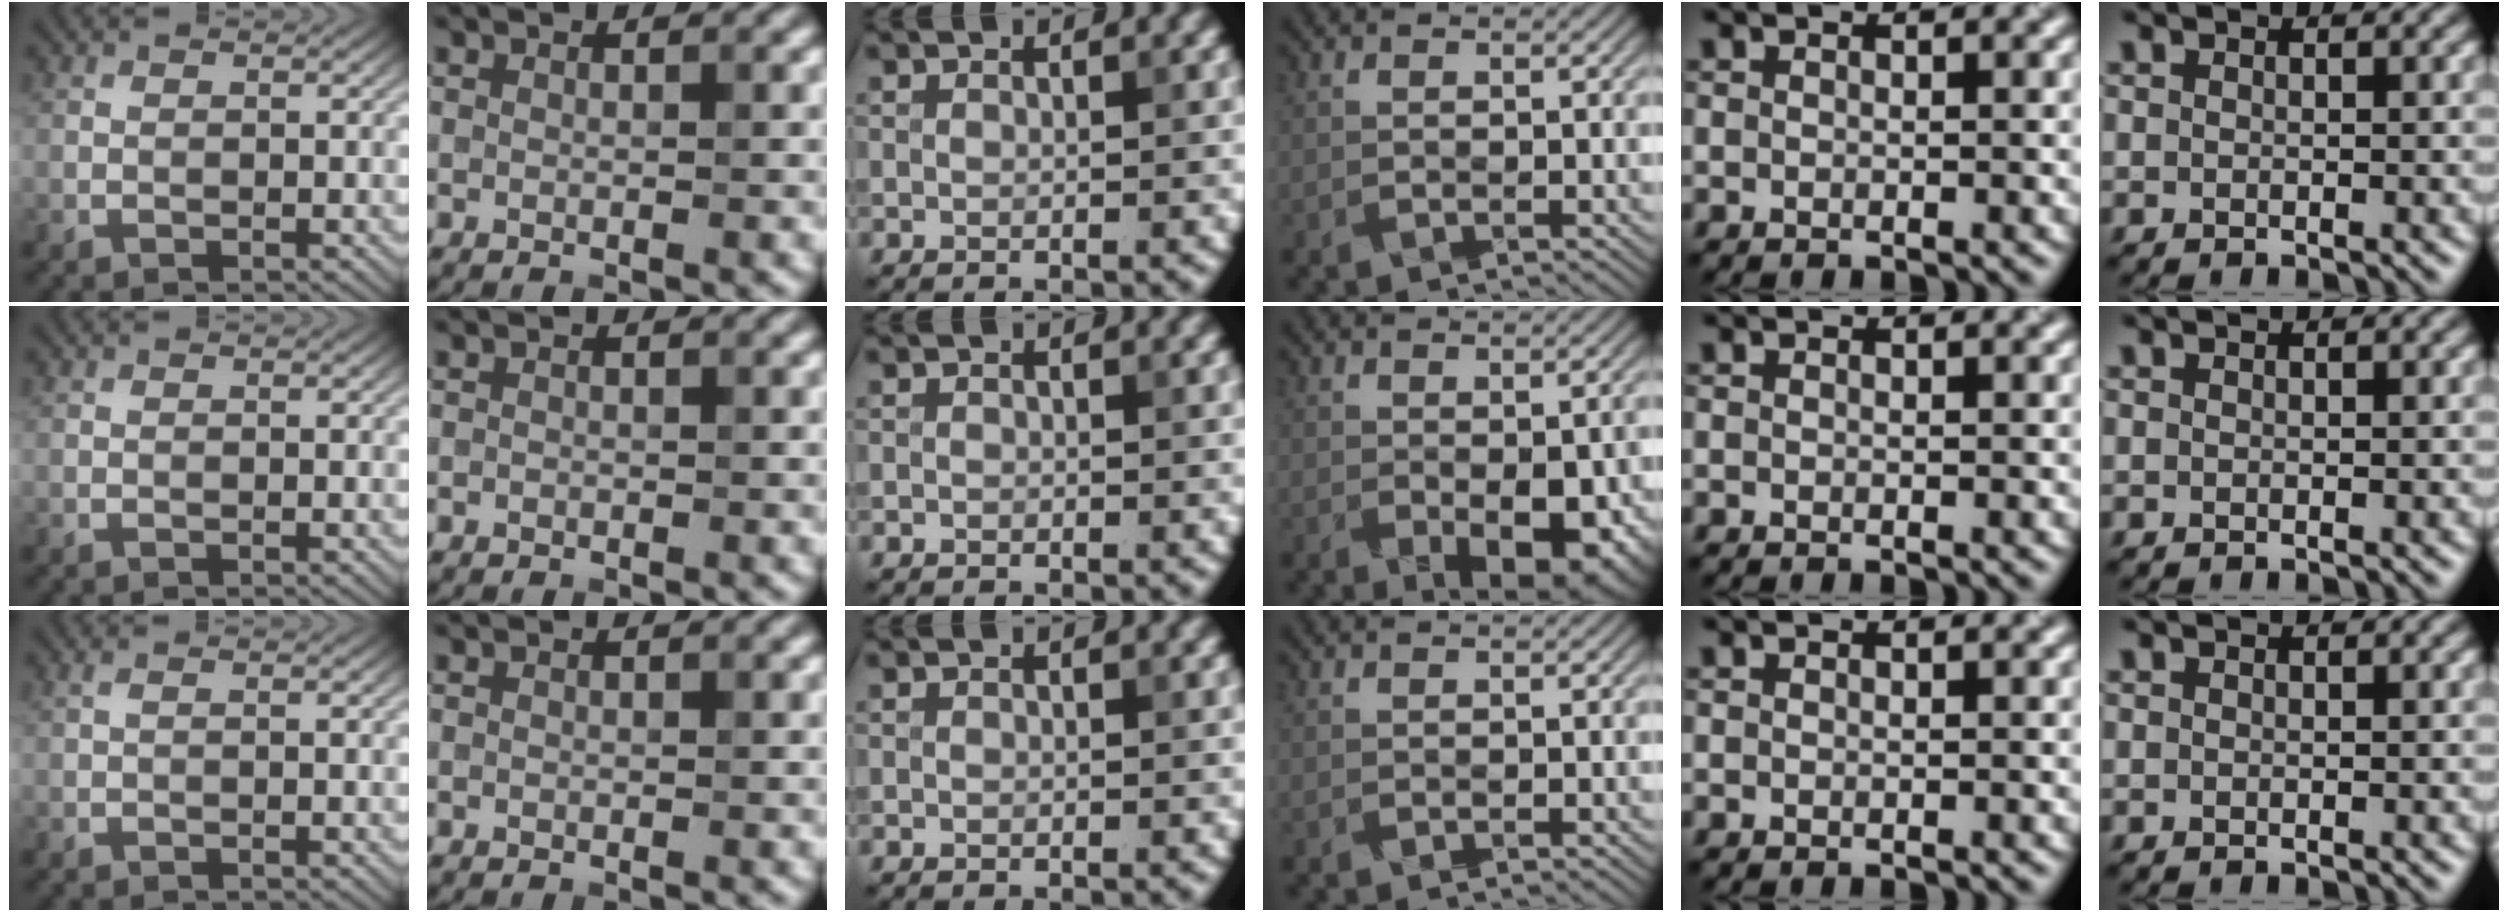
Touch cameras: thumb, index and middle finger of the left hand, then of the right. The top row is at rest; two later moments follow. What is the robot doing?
{"motion": "fold", "object": "handkerchief"}